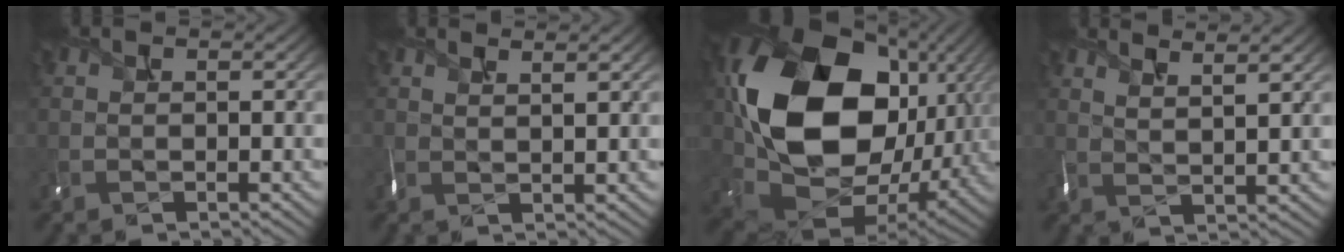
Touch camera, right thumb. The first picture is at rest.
{"total": 2.3, "force": [1.6, 0.5, 1.6], "torque": [-0.024, 0.007, 0.024]}
{"total": 20.5, "force": [4.4, 15.1, 13.2], "torque": [-0.303, -0.035, 0.107]}
{"total": 4.2, "force": [3.2, 0.6, 2.7], "torque": [-0.039, 0.007, 0.051]}